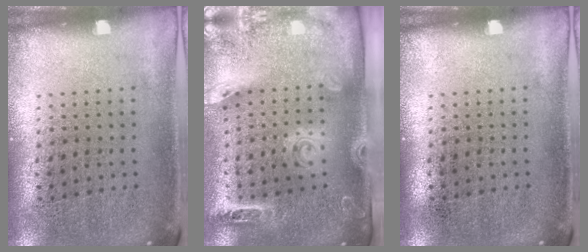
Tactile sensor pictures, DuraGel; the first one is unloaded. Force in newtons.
{"total": 2.7, "press": 2.0, "slide": 1.8}
{"total": 0.0}